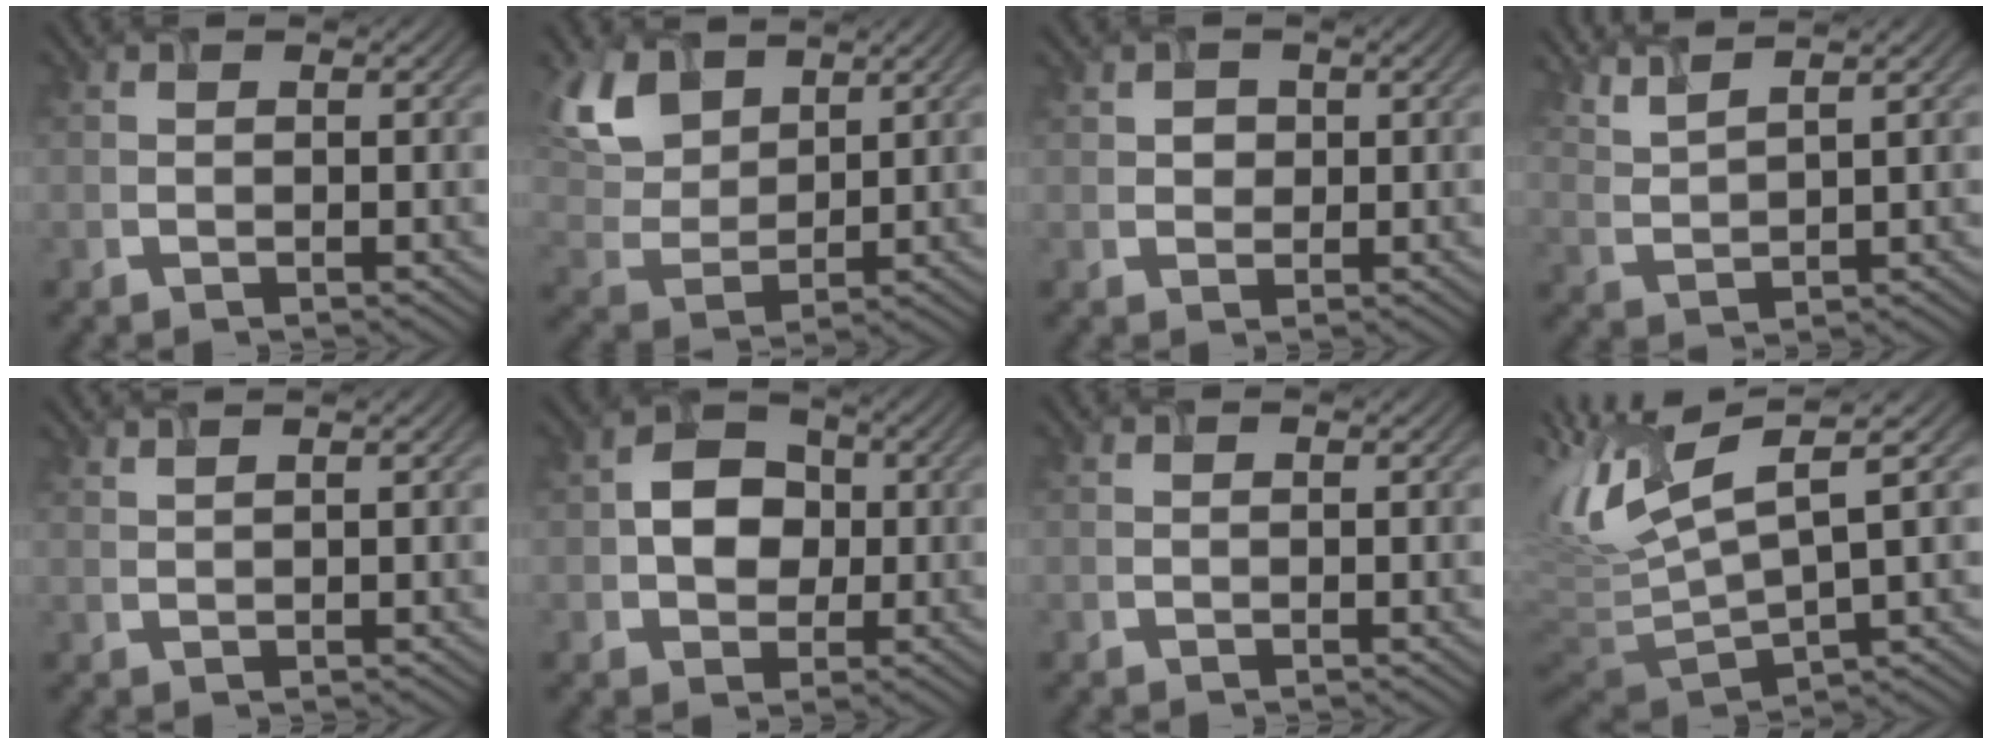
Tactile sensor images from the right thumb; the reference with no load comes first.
{"total": 8.8, "force": [5.5, 4.8, 4.9], "torque": [-0.146, 0.017, 0.115]}
{"total": 0.9, "force": [0.3, 0.8, 0.3], "torque": [-0.008, 0.005, 0.009]}
{"total": 4.1, "force": [3.4, 0.0, 2.1], "torque": [-0.048, 0.012, 0.080]}
{"total": 1.1, "force": [0.9, -0.6, 0.2], "torque": [-0.008, 0.009, 0.023]}
{"total": 5.2, "force": [0.0, 4.1, 3.2], "torque": [-0.054, 0.014, -0.007]}
{"total": 0.0}
{"total": 11.8, "force": [2.9, 3.6, 10.9], "torque": [-0.262, 0.014, 0.067]}